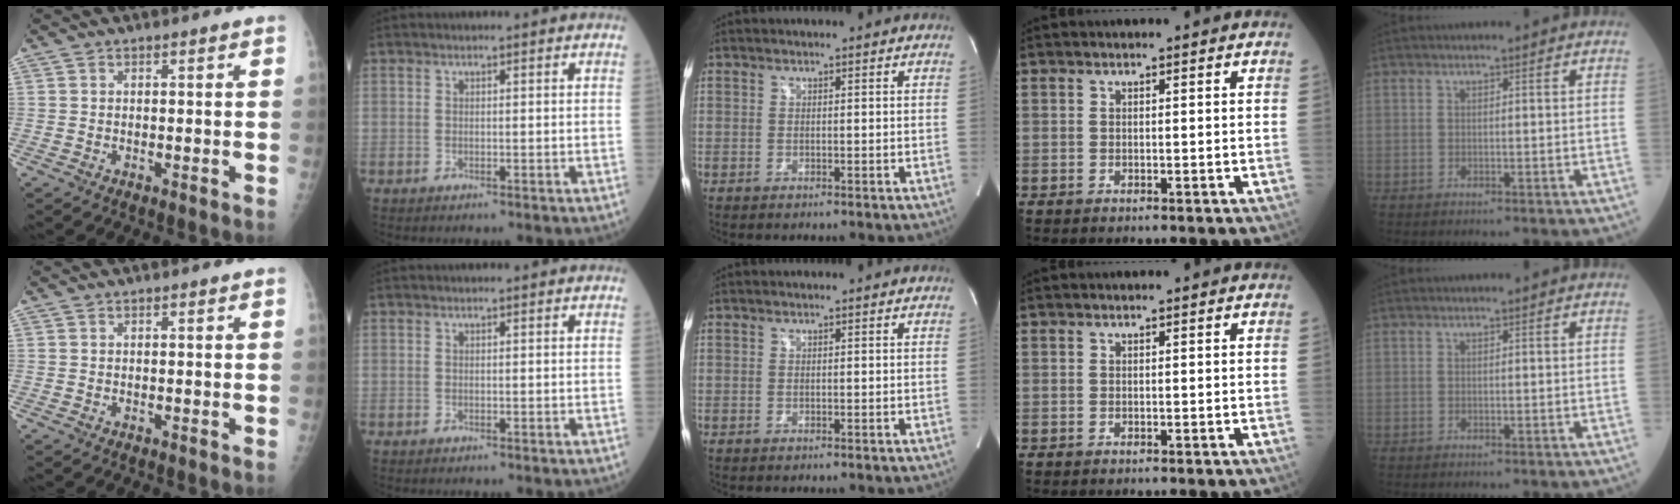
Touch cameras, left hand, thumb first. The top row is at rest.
{}